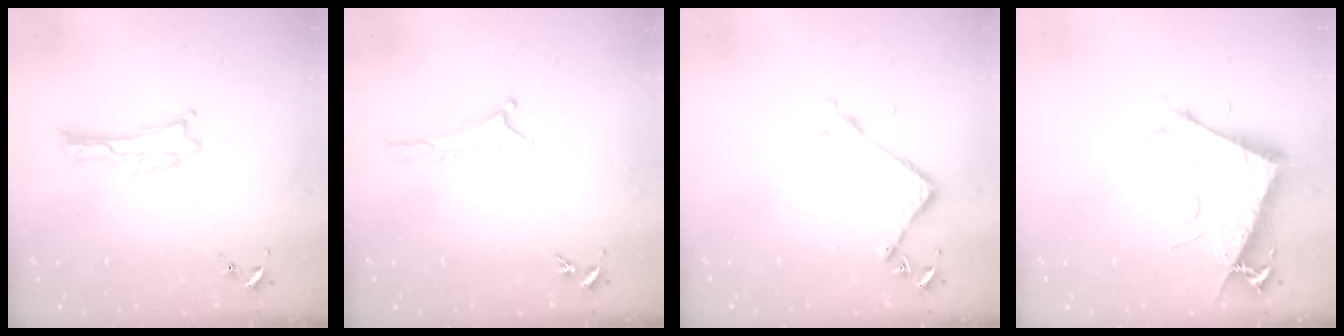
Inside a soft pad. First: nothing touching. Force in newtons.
{"total": 0.0}
{"total": 4.2, "press": 4.2, "slide": 0.3}
{"total": 7.7, "press": 7.7, "slide": 0.8}